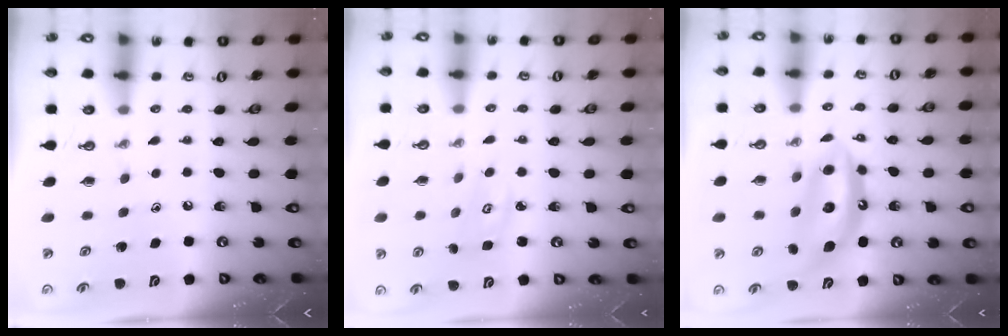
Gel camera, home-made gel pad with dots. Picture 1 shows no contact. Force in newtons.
{"total": 3.6, "press": 3.5, "slide": 0.3}
{"total": 10.7, "press": 10.7, "slide": 0.9}